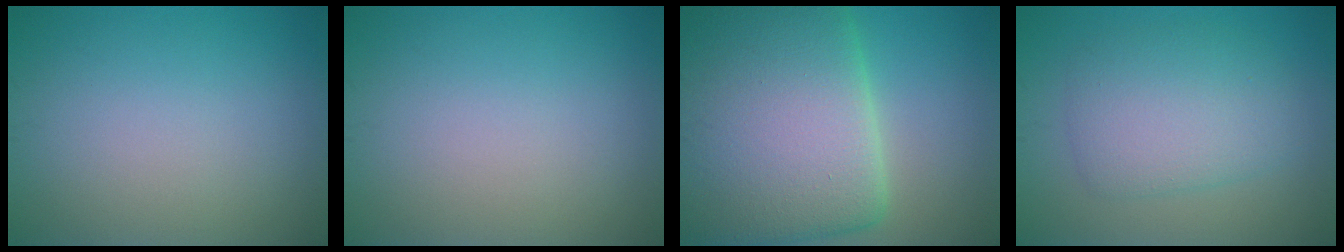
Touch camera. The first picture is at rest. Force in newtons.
{"total": 0.0}
{"total": 18.4, "press": 18.4, "slide": 0.7}
{"total": 5.0, "press": 5.0, "slide": 0.2}